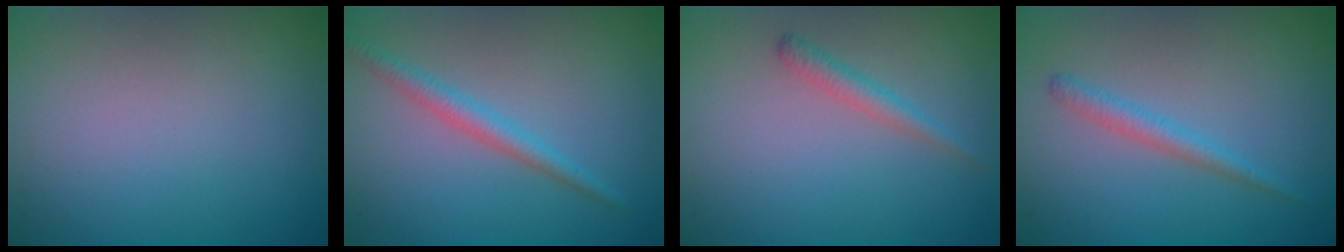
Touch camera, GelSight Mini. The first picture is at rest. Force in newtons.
{"total": 2.0, "press": 2.0, "slide": 0.1}
{"total": 1.4, "press": 1.4, "slide": 0.2}
{"total": 1.5, "press": 1.5, "slide": 0.2}